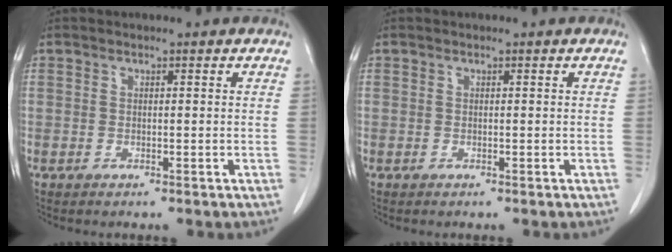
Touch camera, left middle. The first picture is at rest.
{"total": 0.0}